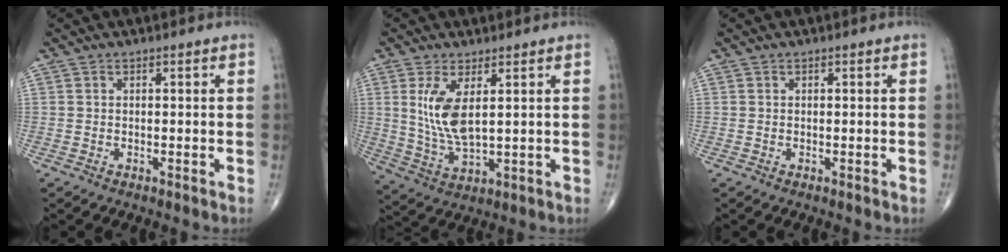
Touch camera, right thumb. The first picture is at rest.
{"total": 8.7, "force": [2.4, 3.3, 7.6], "torque": [-0.158, -0.023, 0.059]}
{"total": 0.0}